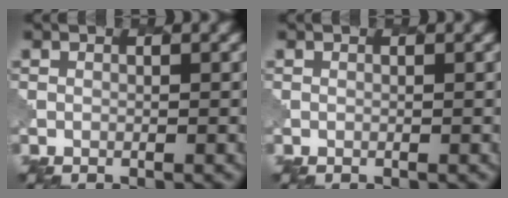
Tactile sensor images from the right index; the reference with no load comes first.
{"total": 0.0}